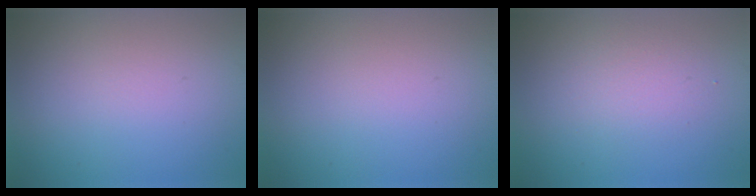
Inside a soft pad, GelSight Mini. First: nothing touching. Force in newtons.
{"total": 0.0}
{"total": 2.0, "press": 2.0, "slide": 0.2}